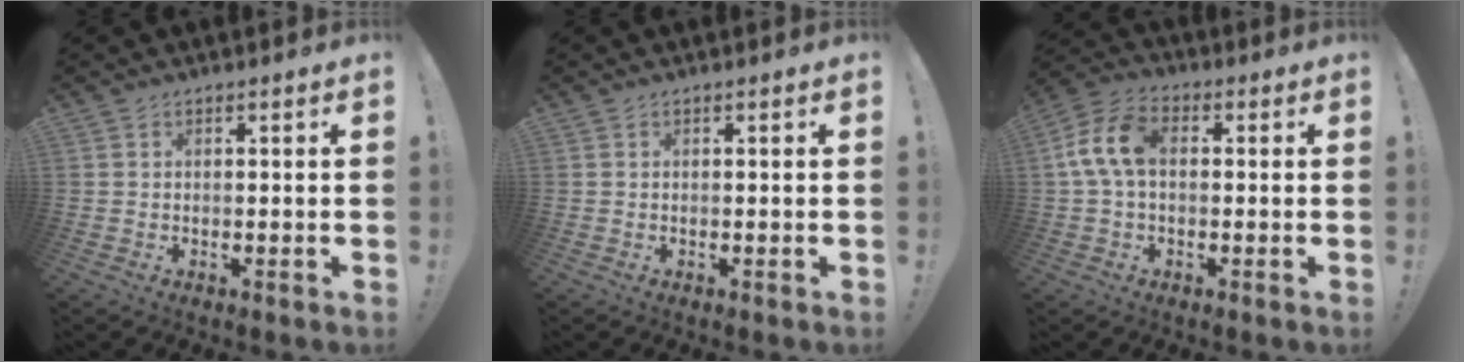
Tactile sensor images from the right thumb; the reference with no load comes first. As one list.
[{"total": 0.0}, {"total": 10.3, "force": [0.8, 6.5, 7.9], "torque": [-0.154, 0.013, 0.020]}]